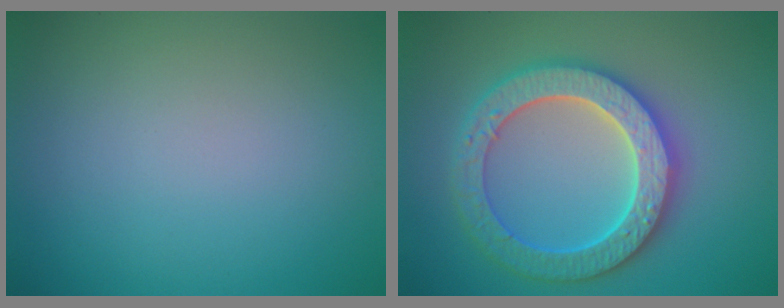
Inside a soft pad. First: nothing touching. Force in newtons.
{"total": 6.4, "press": 6.2, "slide": 1.3}